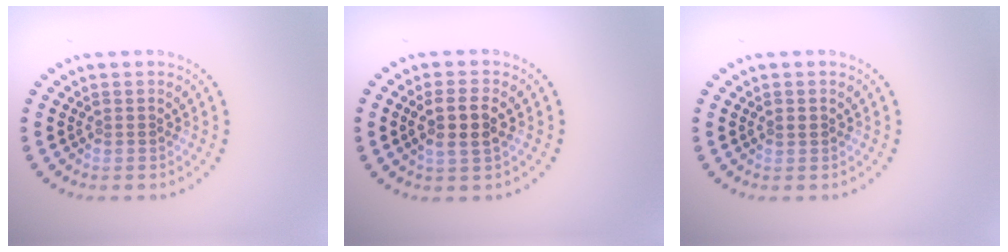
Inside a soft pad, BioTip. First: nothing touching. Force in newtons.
{"total": 2.9, "press": 2.7, "slide": 1.0}
{"total": 1.0, "press": 1.0, "slide": 0.2}